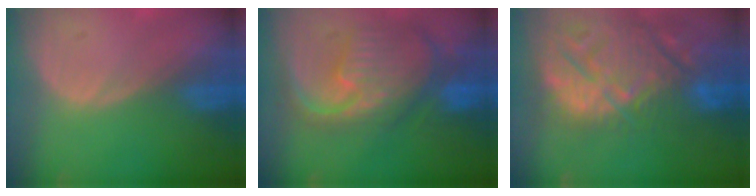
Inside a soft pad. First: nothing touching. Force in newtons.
{"total": 11.9, "press": 10.4, "slide": 5.9}
{"total": 15.3, "press": 13.1, "slide": 7.9}